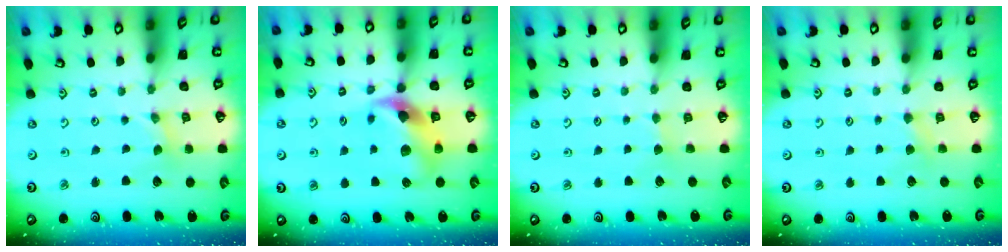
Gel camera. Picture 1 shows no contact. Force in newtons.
{"total": 10.4, "press": 10.3, "slide": 1.2}
{"total": 2.2, "press": 2.2, "slide": 0.2}
{"total": 2.5, "press": 2.5, "slide": 0.4}